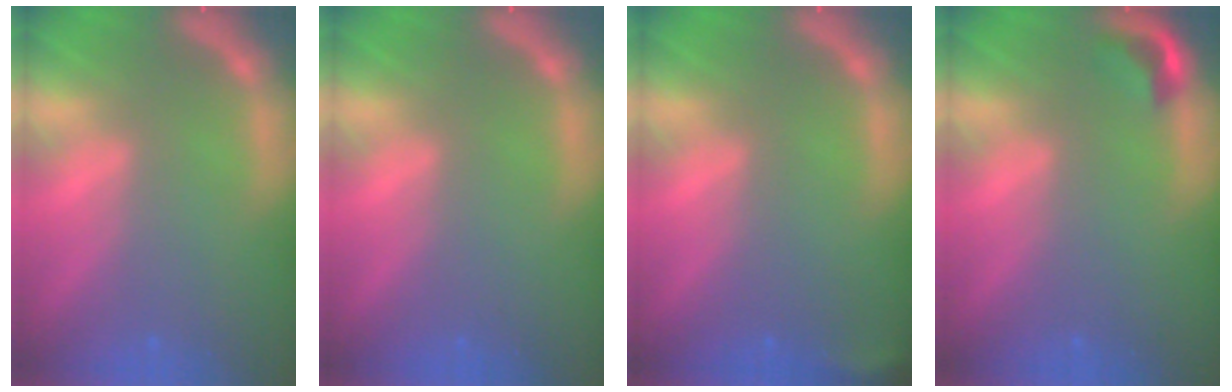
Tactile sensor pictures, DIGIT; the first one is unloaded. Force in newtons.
{"total": 0.0}
{"total": 1.9}
{"total": 1.9}